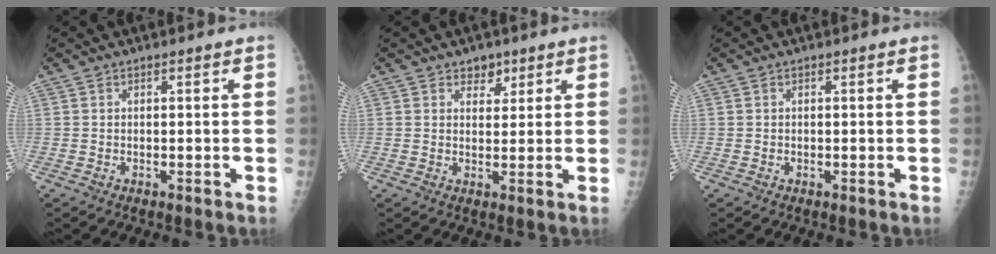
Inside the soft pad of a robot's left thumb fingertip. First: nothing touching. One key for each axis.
{"total": 3.2, "fx": 2.1, "fy": 2.2, "fz": 1.1, "tx": 0.011, "ty": -0.012, "tz": 0.031}
{"total": 0.0}